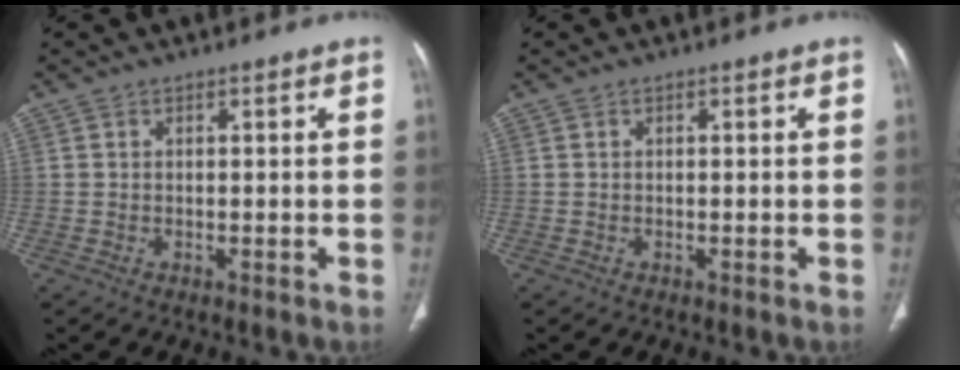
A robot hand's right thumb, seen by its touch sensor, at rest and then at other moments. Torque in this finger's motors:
{"motor_torque": [0.13, 0.12, -0.08, 0.02, 0.04]}